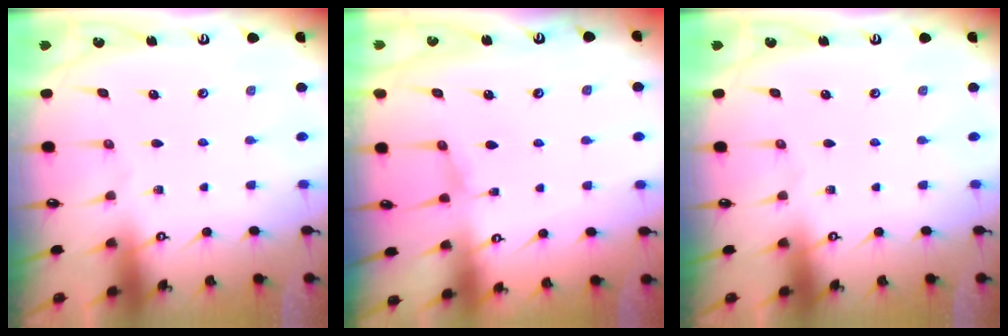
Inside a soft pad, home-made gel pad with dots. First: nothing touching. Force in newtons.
{"total": 0.0}
{"total": 0.0}